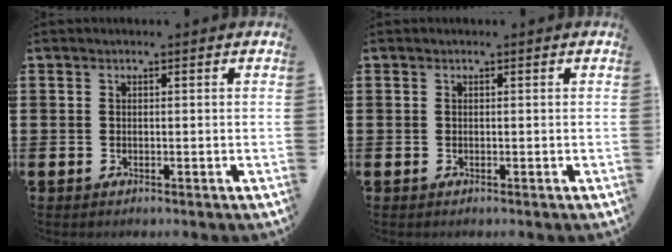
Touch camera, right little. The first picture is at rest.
{"total": 0.0}